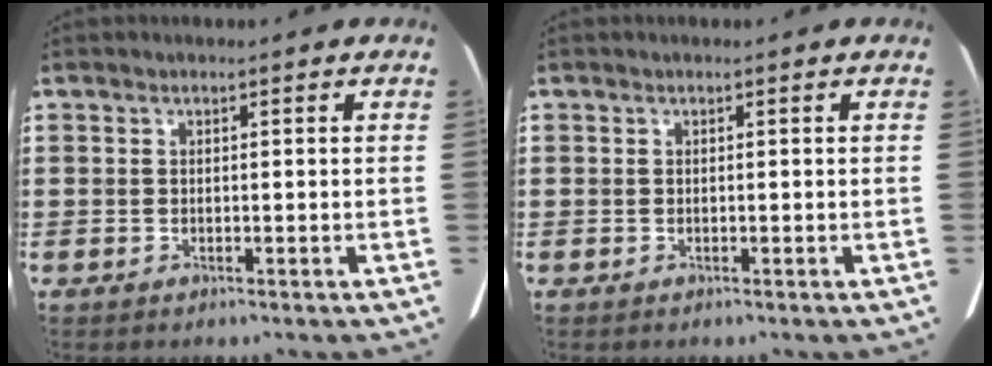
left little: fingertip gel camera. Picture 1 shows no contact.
{"total": 0.0}